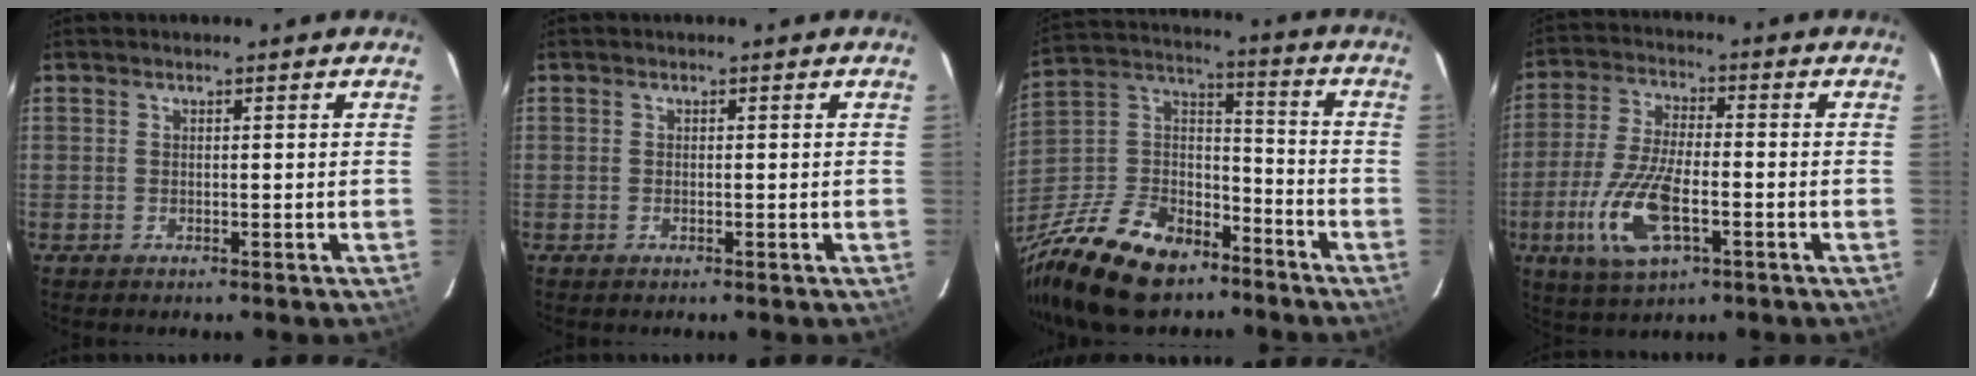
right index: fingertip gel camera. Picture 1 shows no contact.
{"total": 0.0}
{"total": 25.7, "force": [-18.0, 13.2, 12.8], "torque": [-0.295, 0.019, -0.293]}
{"total": 13.3, "force": [-4.6, 5.1, 11.4], "torque": [-0.248, -0.011, -0.087]}